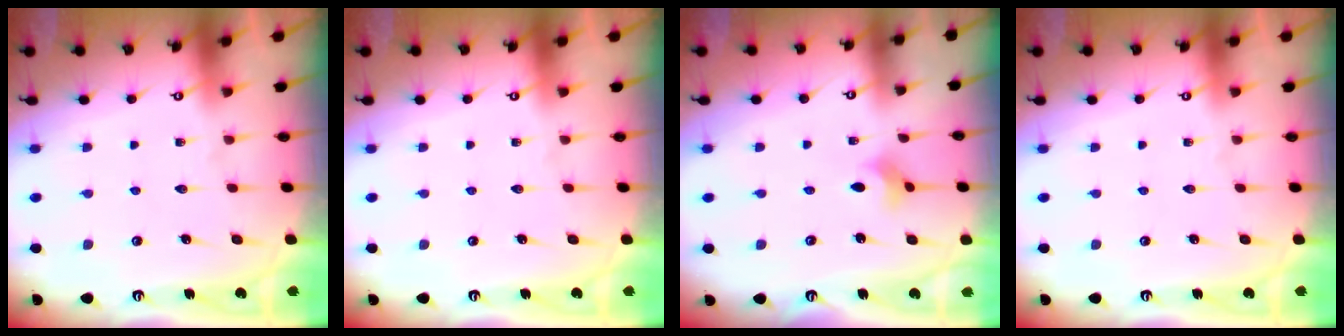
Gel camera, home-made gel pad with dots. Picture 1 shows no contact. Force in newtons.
{"total": 0.0}
{"total": 2.9, "press": 2.8, "slide": 0.6}
{"total": 0.0}